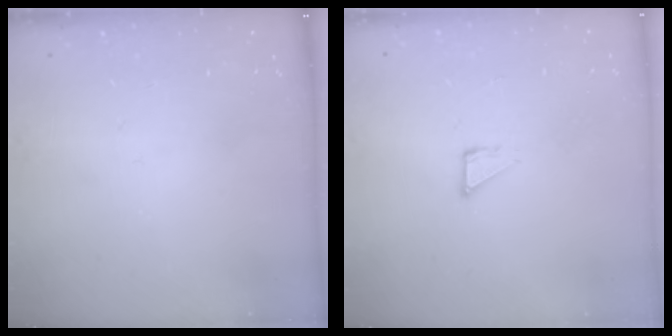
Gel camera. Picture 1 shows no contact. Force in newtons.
{"total": 3.4, "press": 3.4, "slide": 0.3}